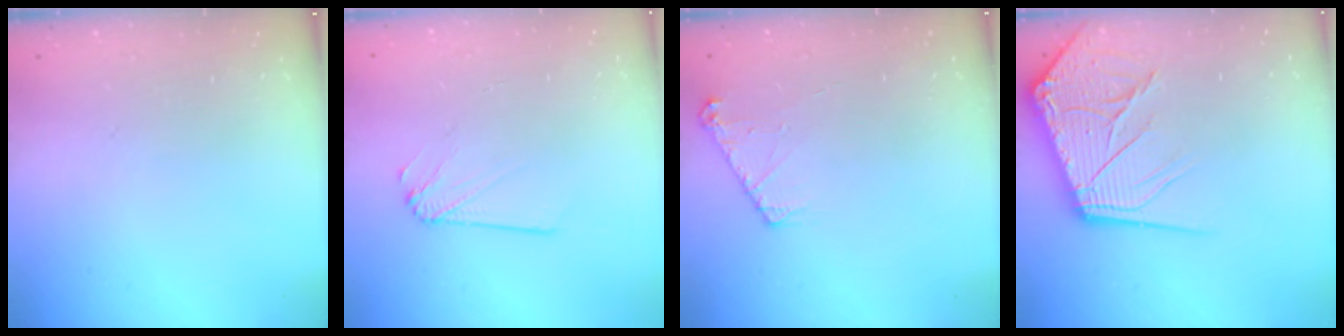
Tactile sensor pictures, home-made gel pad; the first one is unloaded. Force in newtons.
{"total": 2.2, "press": 2.2, "slide": 0.1}
{"total": 6.0, "press": 6.0, "slide": 0.7}
{"total": 16.4, "press": 16.2, "slide": 2.0}